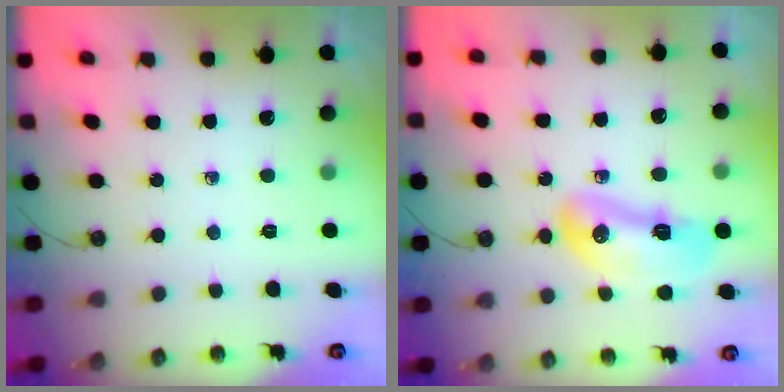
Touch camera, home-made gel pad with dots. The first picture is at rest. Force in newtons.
{"total": 12.6, "press": 12.6, "slide": 1.3}